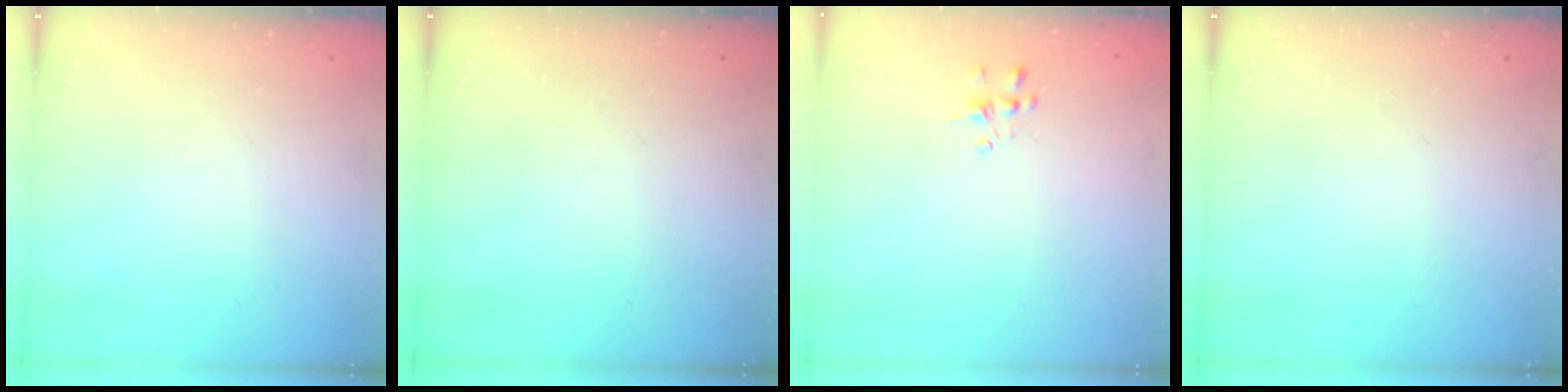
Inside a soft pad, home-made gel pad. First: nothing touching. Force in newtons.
{"total": 0.0}
{"total": 1.5, "press": 1.4, "slide": 0.7}
{"total": 0.0}